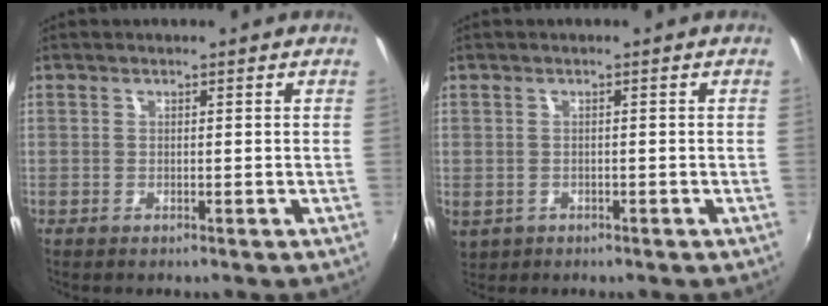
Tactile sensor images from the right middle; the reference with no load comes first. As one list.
[{"total": 4.1, "force": [-1.1, 3.3, 2.1], "torque": [-0.045, -0.010, -0.010]}]